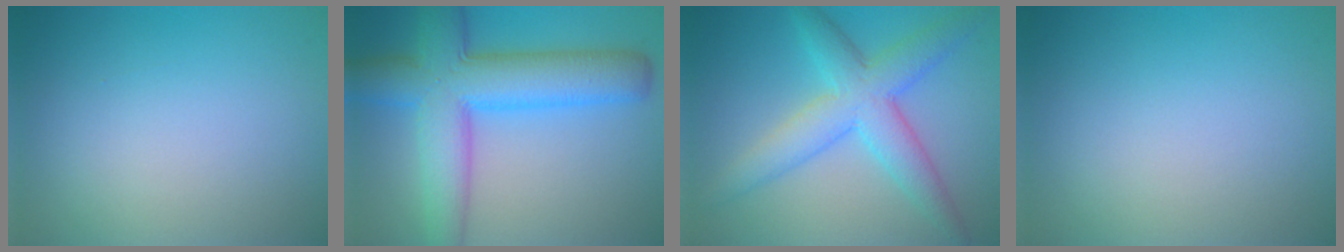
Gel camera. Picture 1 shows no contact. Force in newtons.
{"total": 9.6, "press": 9.6, "slide": 0.3}
{"total": 6.0, "press": 6.0, "slide": 0.1}
{"total": 0.0}